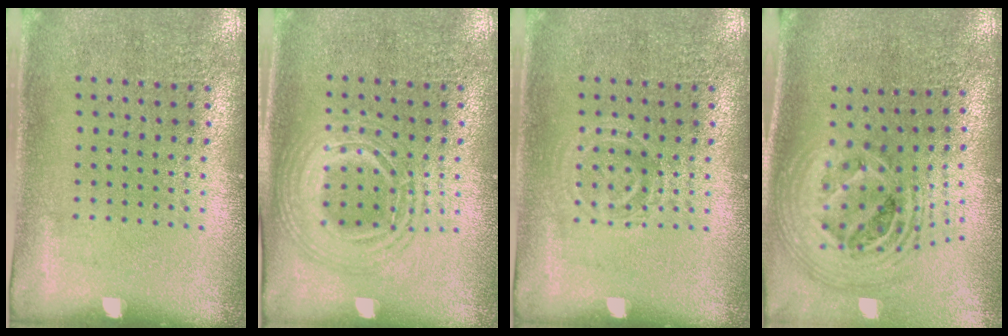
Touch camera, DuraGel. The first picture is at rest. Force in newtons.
{"total": 1.6, "press": 1.6, "slide": 0.2}
{"total": 1.2, "press": 1.2, "slide": 0.3}
{"total": 2.5, "press": 1.8, "slide": 1.7}